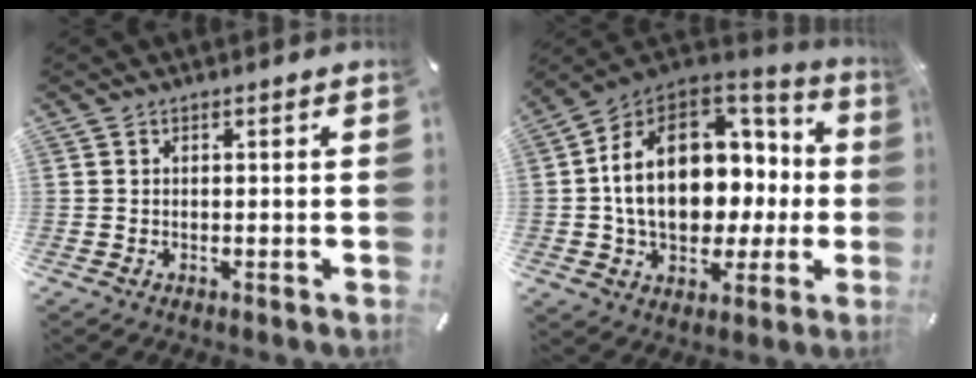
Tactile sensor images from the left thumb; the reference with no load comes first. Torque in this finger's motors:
{"motor_torque": [1.28, 1.63, 2.77, 0.00, 0.81]}